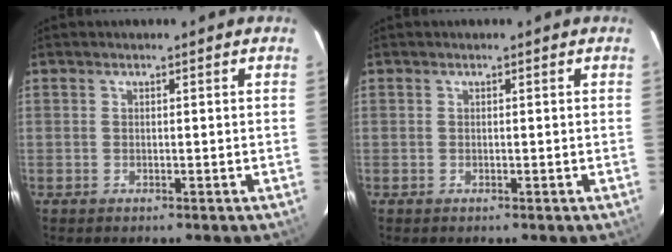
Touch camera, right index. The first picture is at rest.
{"total": 0.0}